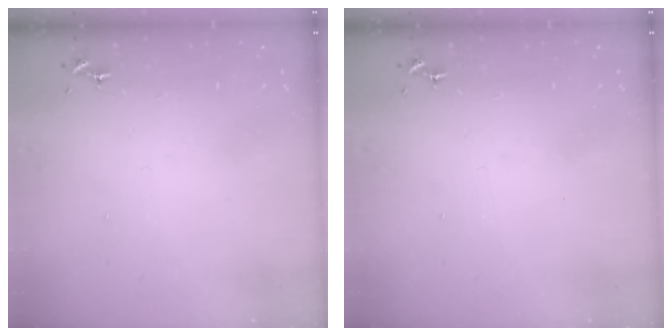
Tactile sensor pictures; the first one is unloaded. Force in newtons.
{"total": 0.0}